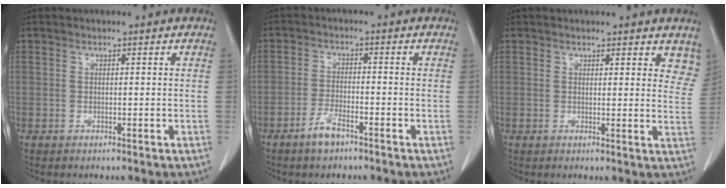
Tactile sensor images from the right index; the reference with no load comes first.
{"total": 3.7, "force": [-2.7, 0.9, 2.4], "torque": [-0.051, 0.000, -0.050]}
{"total": 6.7, "force": [5.7, 2.2, 2.7], "torque": [-0.007, -0.019, 0.049]}